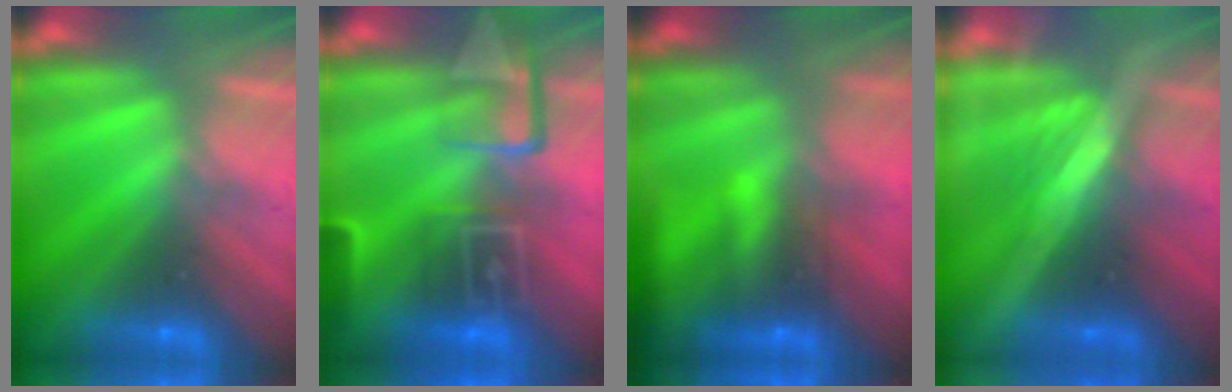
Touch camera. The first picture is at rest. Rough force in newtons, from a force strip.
{"total": 8.3}
{"total": 6.7}
{"total": 1.2}